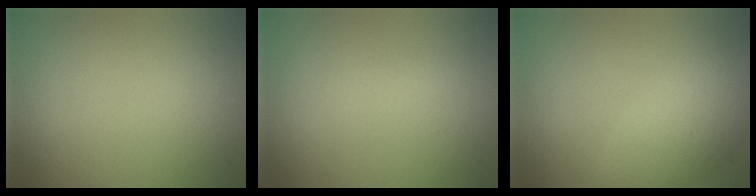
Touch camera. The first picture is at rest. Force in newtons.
{"total": 0.9, "press": 0.9, "slide": 0.1}
{"total": 5.2, "press": 5.2, "slide": 0.2}